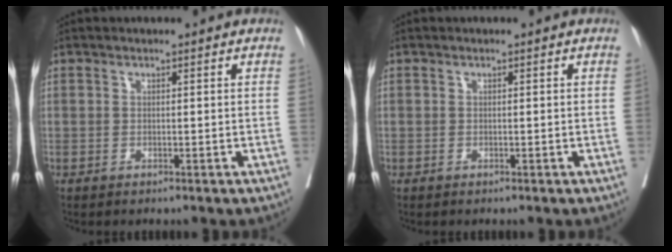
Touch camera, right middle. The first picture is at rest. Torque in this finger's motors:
{"motor_torque": [0.36, -0.35, -0.22, -0.21]}